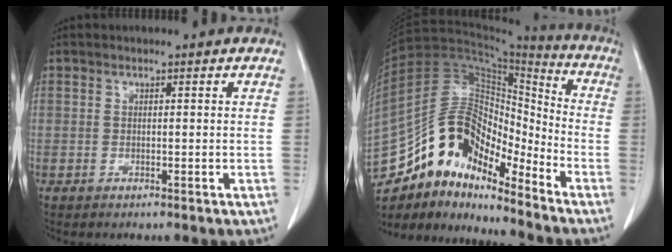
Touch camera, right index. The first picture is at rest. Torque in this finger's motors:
{"motor_torque": [1.04, -1.09, 0.73, 0.16]}